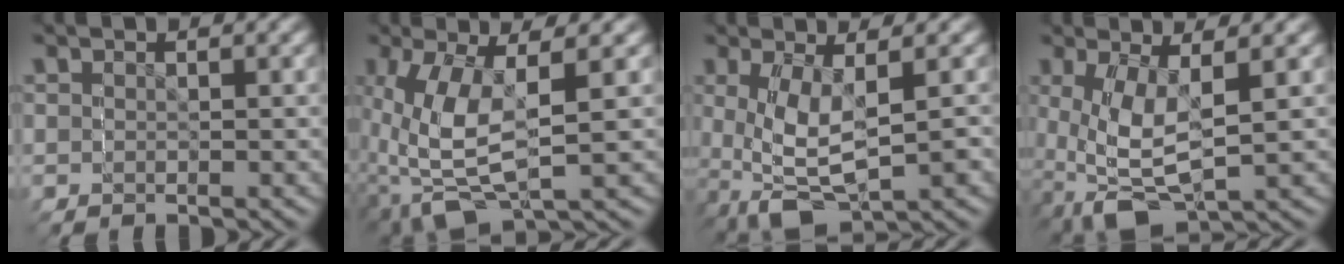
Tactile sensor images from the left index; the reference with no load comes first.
{"total": 12.9, "force": [-2.4, 8.7, 9.2], "torque": [-0.184, -0.035, -0.014]}
{"total": 9.1, "force": [-3.3, 5.9, 6.1], "torque": [-0.134, -0.049, -0.021]}
{"total": 10.4, "force": [-3.6, 7.1, 6.7], "torque": [-0.141, -0.050, -0.028]}